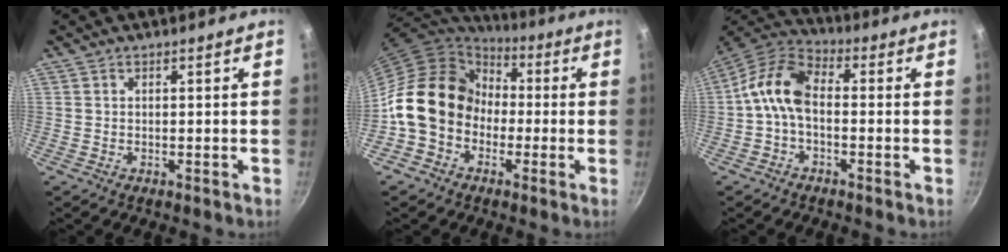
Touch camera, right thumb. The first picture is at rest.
{"total": 16.8, "force": [-1.8, 13.8, 9.4], "torque": [-0.126, 0.048, -0.046]}
{"total": 9.8, "force": [-1.0, 6.0, 7.7], "torque": [-0.138, 0.040, -0.036]}